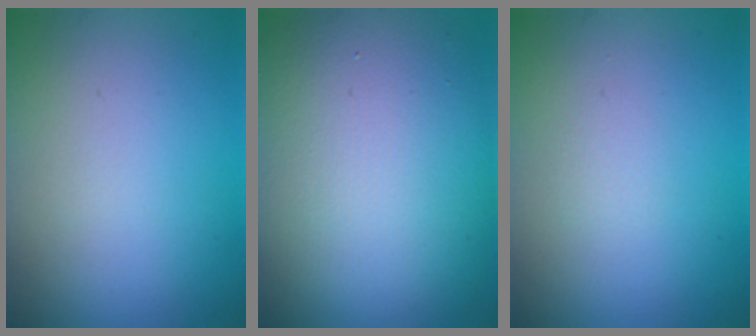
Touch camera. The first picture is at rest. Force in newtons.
{"total": 15.1, "press": 15.1, "slide": 0.5}
{"total": 0.6, "press": 0.6, "slide": 0.1}